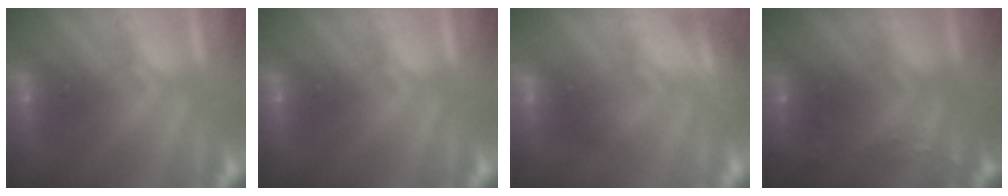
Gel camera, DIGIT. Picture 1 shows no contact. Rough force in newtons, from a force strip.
{"total": 0.0}
{"total": 3.5}
{"total": 5.9}